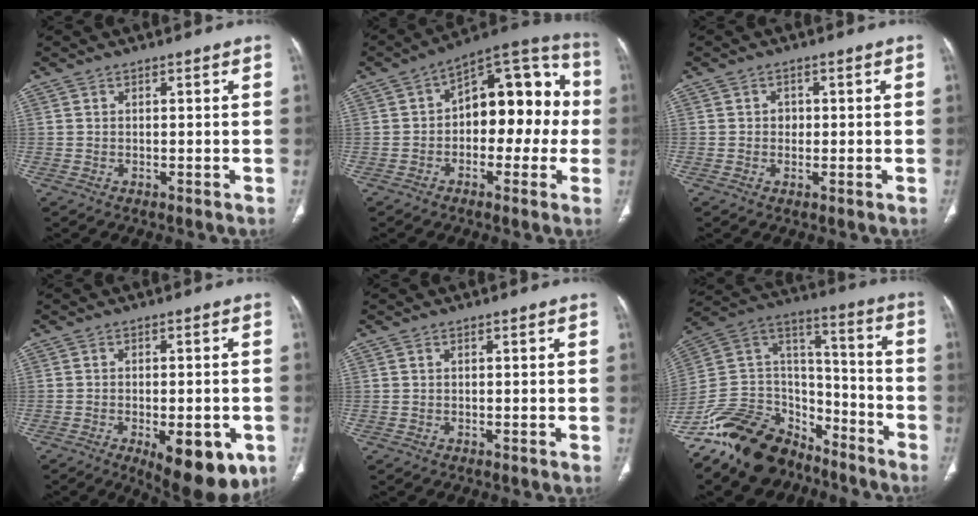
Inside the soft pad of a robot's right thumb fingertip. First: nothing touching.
{"total": 16.9, "force": [-0.2, 10.1, 13.6], "torque": [-0.131, 0.053, -0.016]}
{"total": 1.7, "force": [0.0, 1.4, 0.9], "torque": [-0.004, 0.003, 0.000]}
{"total": 13.5, "force": [-5.6, 5.8, 10.9], "torque": [-0.116, 0.001, -0.063]}
{"total": 0.0}
{"total": 24.1, "force": [-17.5, 13.0, 10.2], "torque": [-0.179, 0.097, -0.314]}